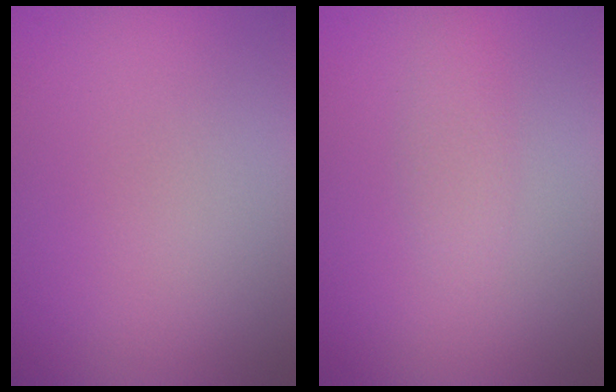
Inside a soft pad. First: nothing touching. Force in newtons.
{"total": 1.4, "press": 1.4, "slide": 0.0}